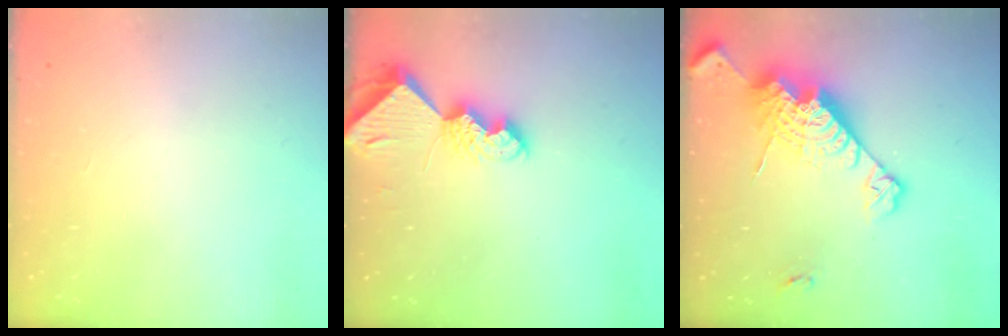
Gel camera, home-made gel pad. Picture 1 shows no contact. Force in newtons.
{"total": 8.0, "press": 7.9, "slide": 0.8}
{"total": 19.9, "press": 19.8, "slide": 1.7}